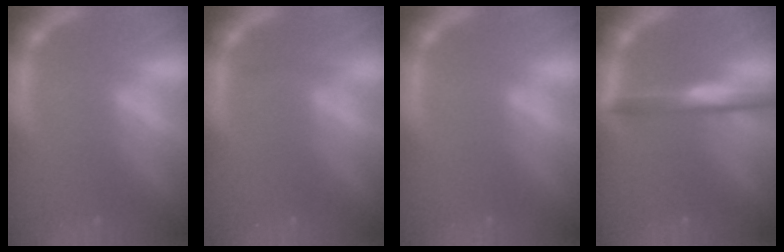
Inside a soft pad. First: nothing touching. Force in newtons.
{"total": 0.9}
{"total": 0.0}
{"total": 4.0}